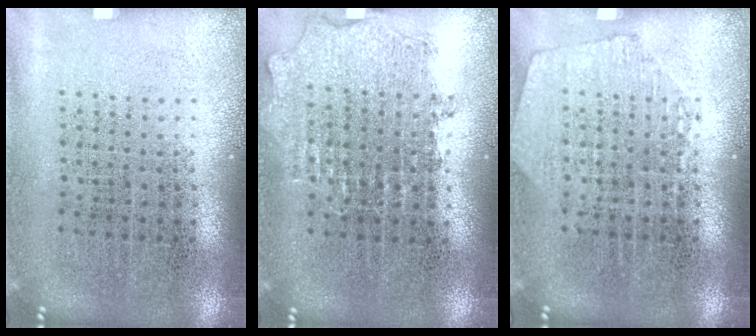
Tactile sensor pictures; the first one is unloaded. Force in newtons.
{"total": 0.9, "press": 0.8, "slide": 0.2}
{"total": 1.2, "press": 1.2, "slide": 0.2}